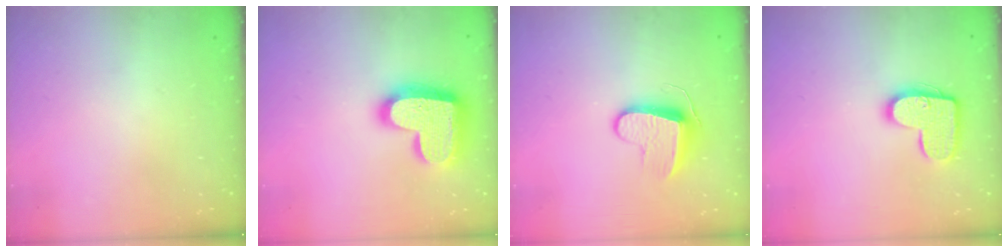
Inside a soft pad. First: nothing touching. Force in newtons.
{"total": 20.8, "press": 20.7, "slide": 1.5}
{"total": 9.0, "press": 9.0, "slide": 0.2}
{"total": 13.8, "press": 13.8, "slide": 0.7}